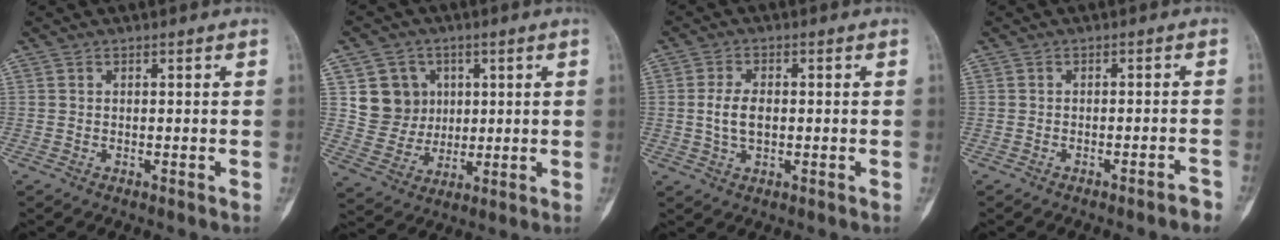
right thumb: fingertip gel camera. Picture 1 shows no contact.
{"total": 9.7, "force": [2.6, 9.0, 2.3], "torque": [0.000, -0.006, 0.055]}
{"total": 4.9, "force": [-0.1, 2.8, 4.0], "torque": [-0.081, 0.003, -0.002]}
{"total": 2.4, "force": [-2.0, 0.1, 1.4], "torque": [-0.026, 0.016, -0.022]}